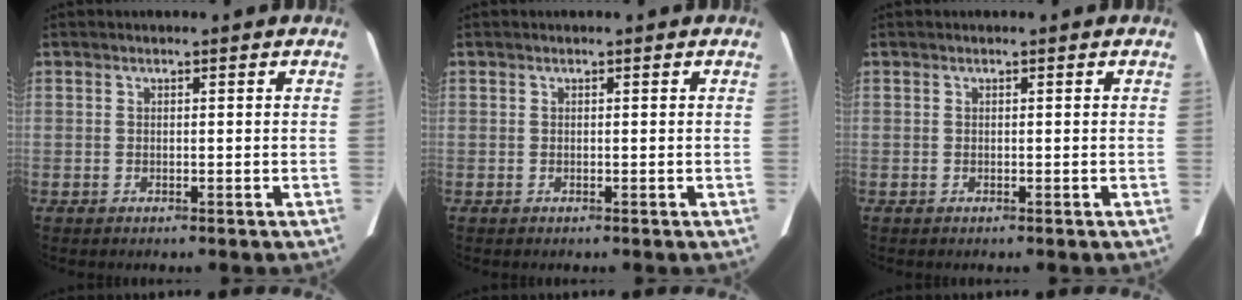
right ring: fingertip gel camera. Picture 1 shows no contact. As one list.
[{"total": 0.0}, {"total": 0.0}]